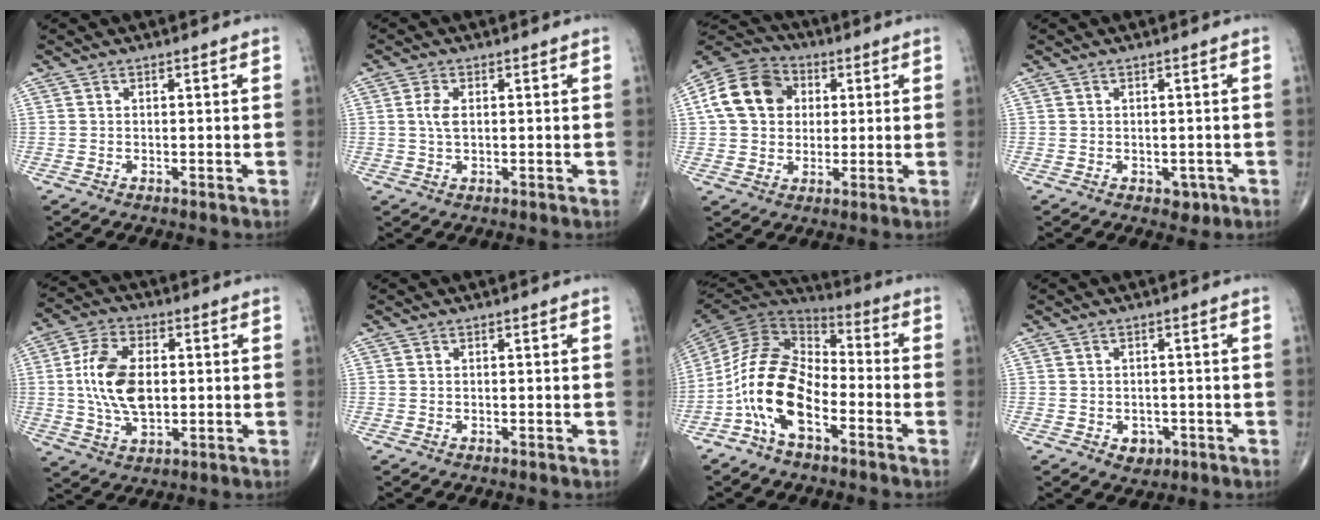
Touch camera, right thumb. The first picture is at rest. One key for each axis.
{"total": 3.3, "fx": 0.5, "fy": 1.8, "fz": 2.8, "tx": -0.062, "ty": 0.002, "tz": 0.010}
{"total": 13.6, "fx": 2.5, "fy": 11.0, "fz": 7.6, "tx": -0.127, "ty": 0.012, "tz": 0.034}
{"total": 2.0, "fx": -0.7, "fy": 1.6, "fz": 1.1, "tx": 0.003, "ty": 0.002, "tz": -0.002}
{"total": 13.0, "fx": 0.7, "fy": 7.7, "fz": 10.5, "tx": -0.195, "ty": 0.004, "tz": 0.016}
{"total": 0.0}
{"total": 15.4, "fx": -5.7, "fy": 8.3, "fz": 11.6, "tx": -0.210, "ty": 0.056, "tz": -0.116}
{"total": 3.1, "fx": -1.1, "fy": 2.5, "fz": 1.5, "tx": -0.002, "ty": 0.004, "tz": -0.007}